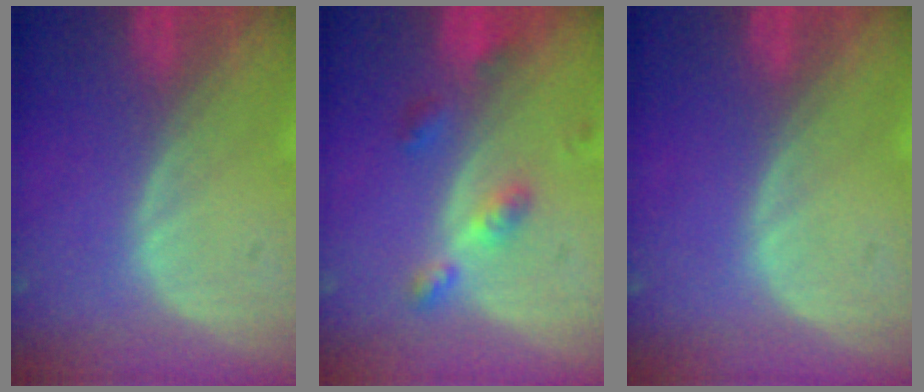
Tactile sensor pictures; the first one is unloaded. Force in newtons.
{"total": 4.6, "press": 4.1, "slide": 1.9}
{"total": 0.0}